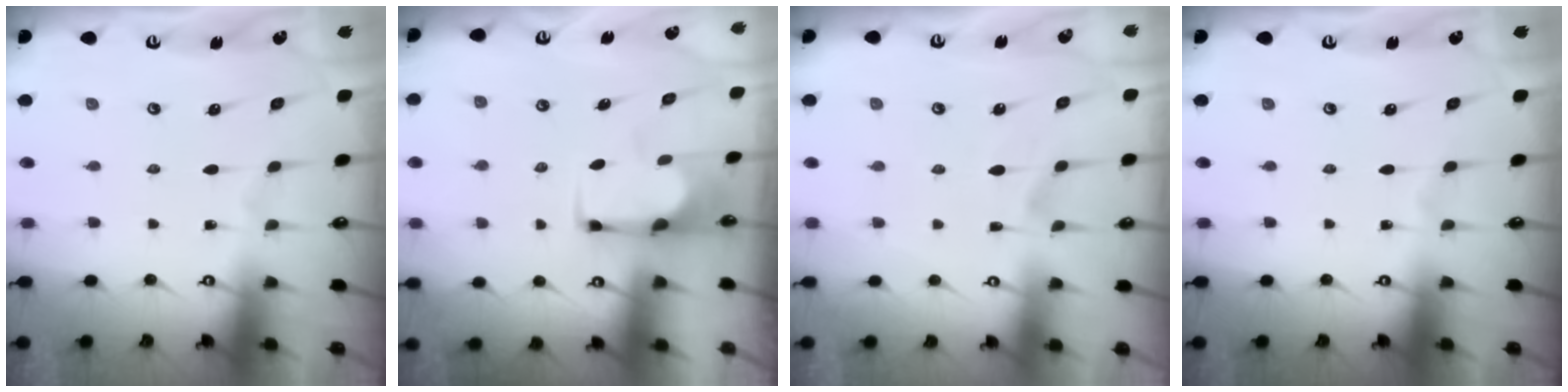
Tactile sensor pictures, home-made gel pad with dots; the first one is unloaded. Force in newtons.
{"total": 1.7, "press": 1.5, "slide": 0.8}
{"total": 5.1, "press": 5.0, "slide": 1.2}
{"total": 0.0}